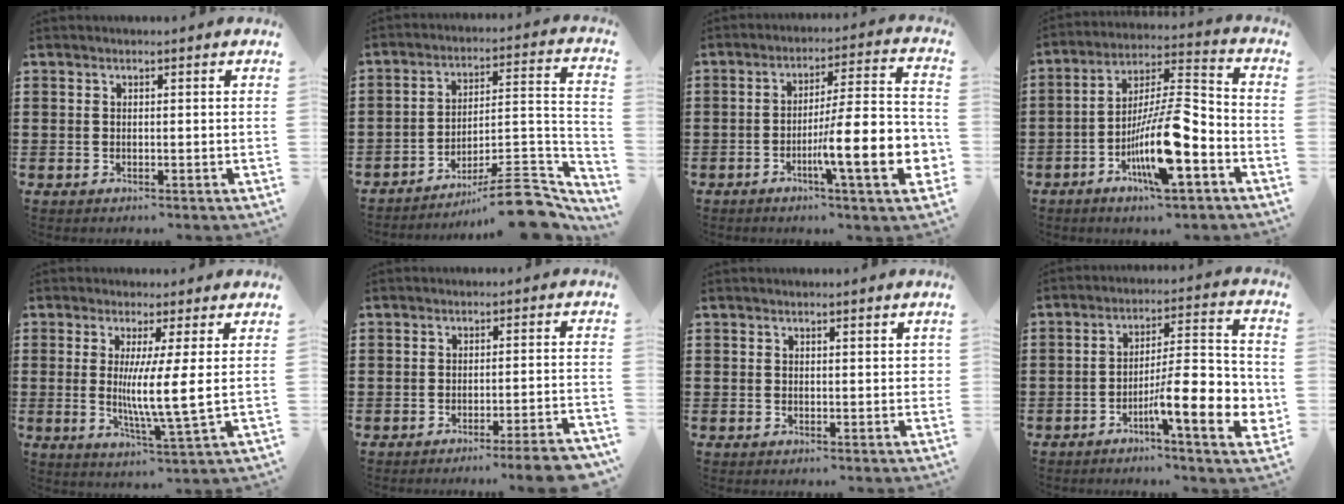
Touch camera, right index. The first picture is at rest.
{"total": 10.7, "force": [-8.5, 2.2, 6.0], "torque": [-0.073, 0.026, -0.162]}
{"total": 13.7, "force": [-4.7, 2.1, 12.7], "torque": [-0.199, -0.019, -0.085]}
{"total": 13.2, "force": [-5.5, 2.9, 11.7], "torque": [-0.235, -0.006, -0.107]}
{"total": 7.2, "force": [0.9, -0.2, 7.2], "torque": [-0.128, -0.015, 0.010]}
{"total": 4.0, "force": [-3.4, -0.5, 2.2], "torque": [-0.034, -0.014, -0.064]}
{"total": 0.9, "force": [0.4, 0.5, 0.6], "torque": [-0.004, 0.003, 0.004]}
{"total": 12.1, "force": [-4.5, 2.5, 10.9], "torque": [-0.184, -0.010, -0.081]}